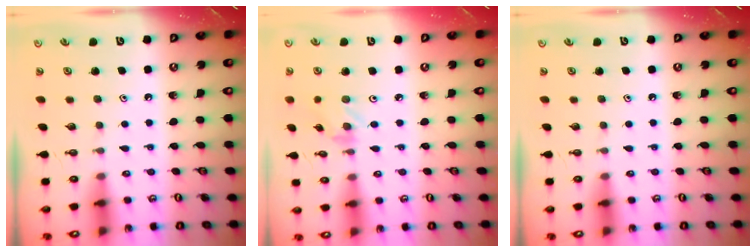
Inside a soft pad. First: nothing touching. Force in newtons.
{"total": 0.8, "press": 0.8, "slide": 0.1}
{"total": 0.0}